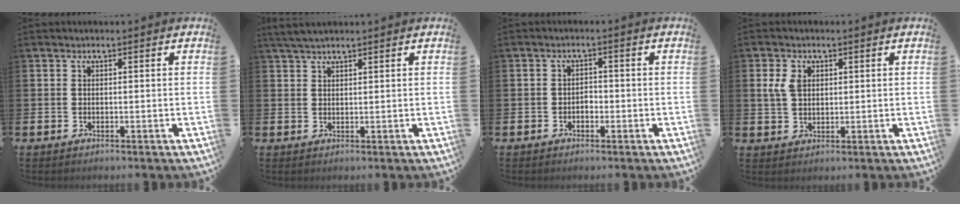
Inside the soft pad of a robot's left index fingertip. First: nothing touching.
{"total": 3.0, "force": [2.5, 0.8, 1.3], "torque": [-0.029, 0.001, 0.047]}
{"total": 1.4, "force": [-0.6, 1.0, 0.7], "torque": [-0.014, 0.003, -0.014]}
{"total": 3.4, "force": [1.6, 2.2, 2.0], "torque": [-0.031, 0.007, 0.024]}